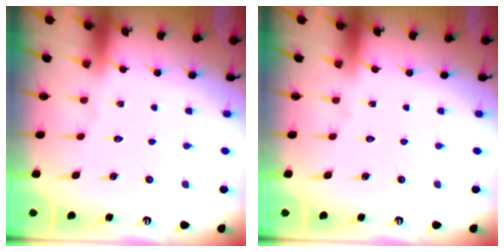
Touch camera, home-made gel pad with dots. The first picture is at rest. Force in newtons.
{"total": 0.0}